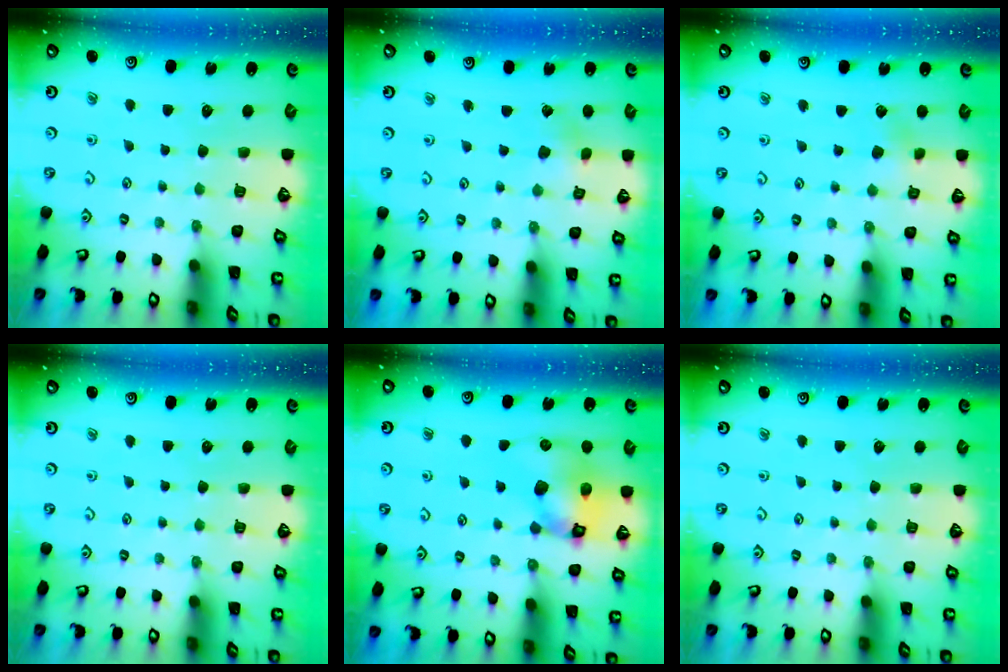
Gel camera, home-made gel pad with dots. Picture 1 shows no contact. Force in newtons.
{"total": 2.2, "press": 2.2, "slide": 0.2}
{"total": 3.7, "press": 3.6, "slide": 0.7}
{"total": 0.0}
{"total": 12.0, "press": 11.8, "slide": 1.9}
{"total": 0.0}